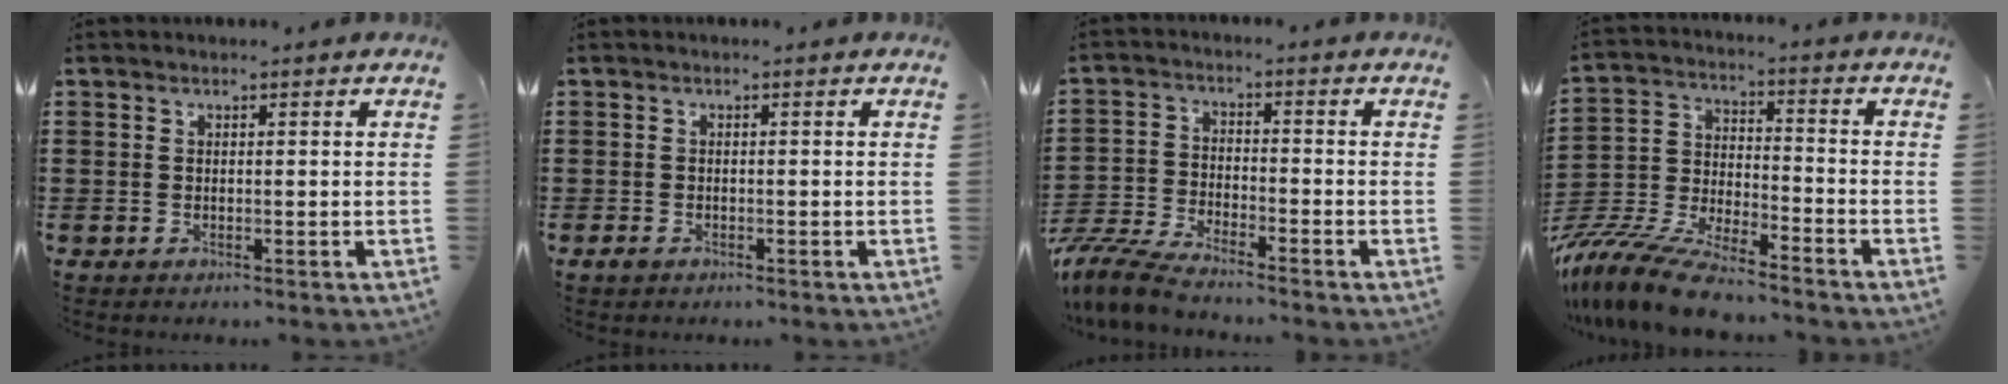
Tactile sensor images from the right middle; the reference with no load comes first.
{"total": 0.9, "force": [-0.6, 0.5, 0.5], "torque": [-0.018, -0.003, -0.014]}
{"total": 6.1, "force": [-5.7, 0.6, 2.1], "torque": [-0.064, -0.005, -0.118]}
{"total": 10.7, "force": [-9.9, 1.2, 4.0], "torque": [-0.100, 0.007, -0.206]}